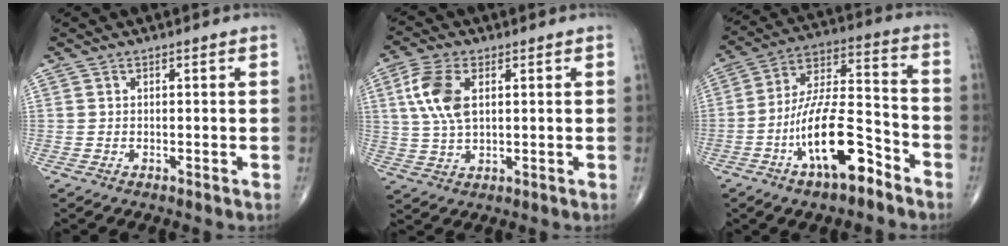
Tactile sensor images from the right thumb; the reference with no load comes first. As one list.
[{"total": 9.0, "force": [2.3, 4.7, 7.3], "torque": [-0.162, 0.002, 0.047]}, {"total": 16.5, "force": [-8.2, 6.1, 12.9], "torque": [-0.227, 0.064, -0.146]}]